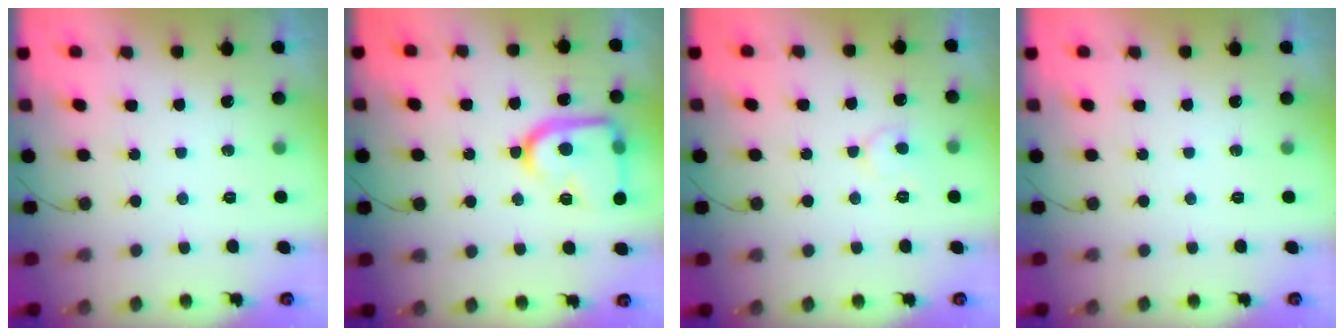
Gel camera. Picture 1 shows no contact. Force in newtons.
{"total": 18.3, "press": 18.2, "slide": 1.6}
{"total": 4.8, "press": 4.8, "slide": 0.3}
{"total": 0.0}